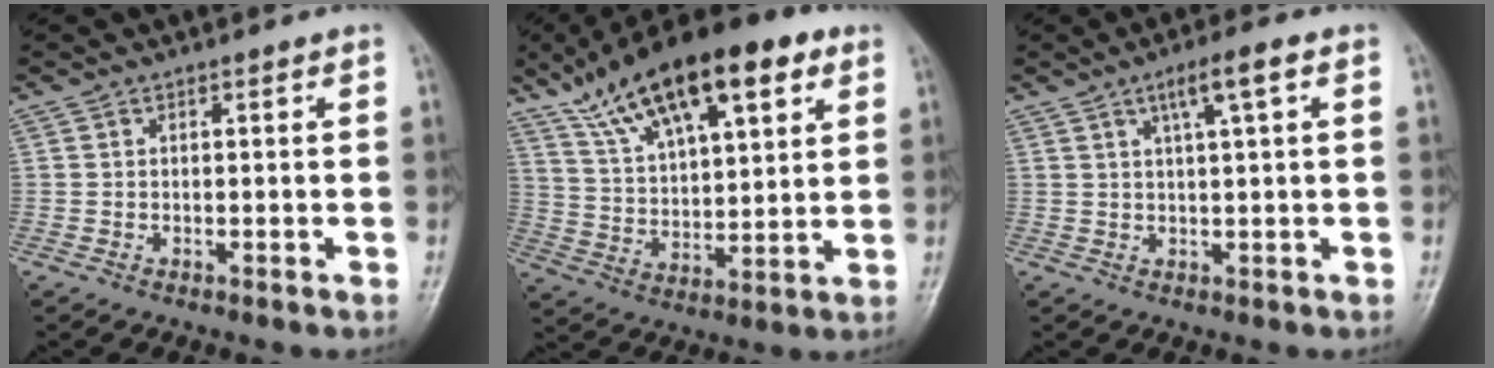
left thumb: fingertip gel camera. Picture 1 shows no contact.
{"total": 21.9, "force": [12.0, 8.5, 16.3], "torque": [-0.250, -0.017, 0.210]}
{"total": 5.5, "force": [2.2, 0.5, 5.0], "torque": [-0.089, 0.007, 0.038]}